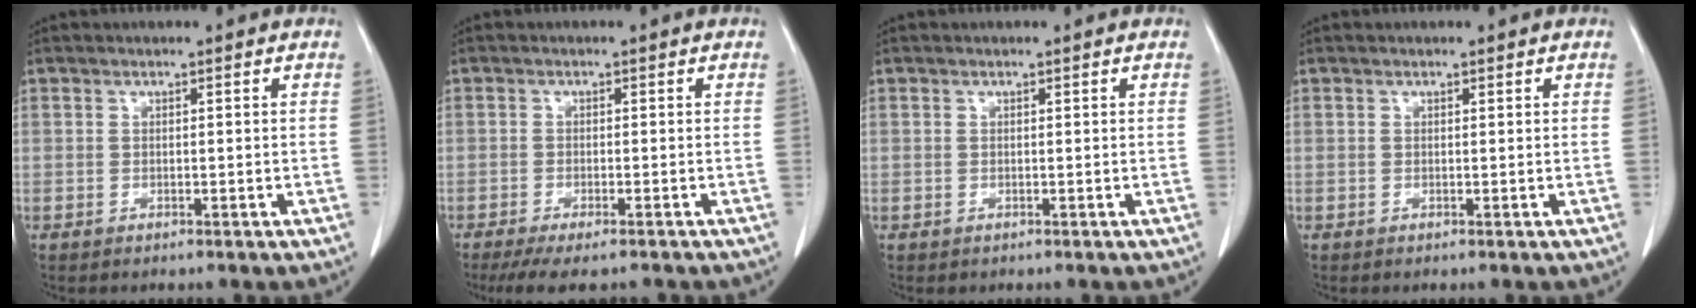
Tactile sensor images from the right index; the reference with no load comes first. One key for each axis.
{"total": 8.2, "fx": -6.8, "fy": 1.6, "fz": 4.3, "tx": -0.058, "ty": -0.013, "tz": -0.102}
{"total": 0.0}
{"total": 0.0}